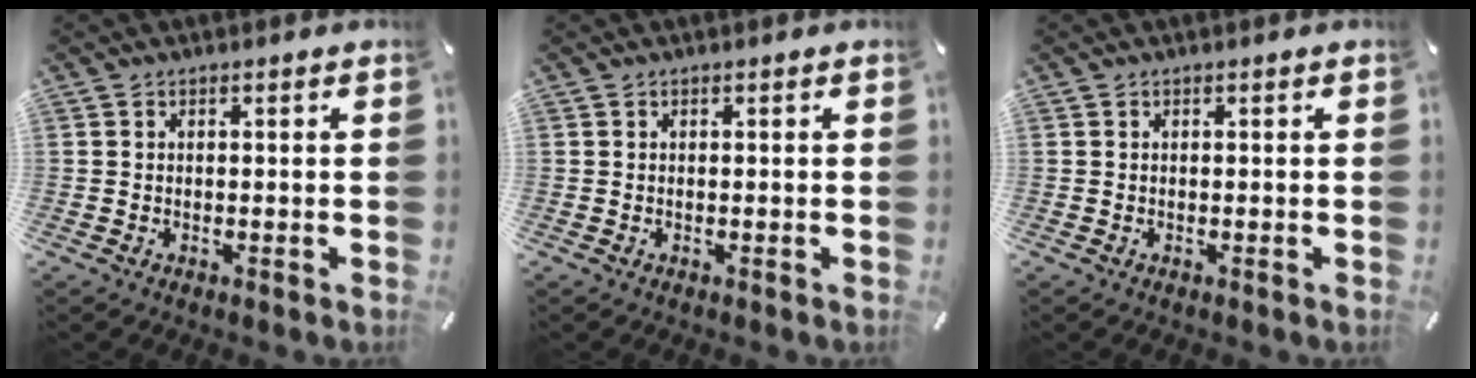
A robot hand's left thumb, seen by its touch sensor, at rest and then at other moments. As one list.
[{"total": 0.0}, {"total": 0.0}]